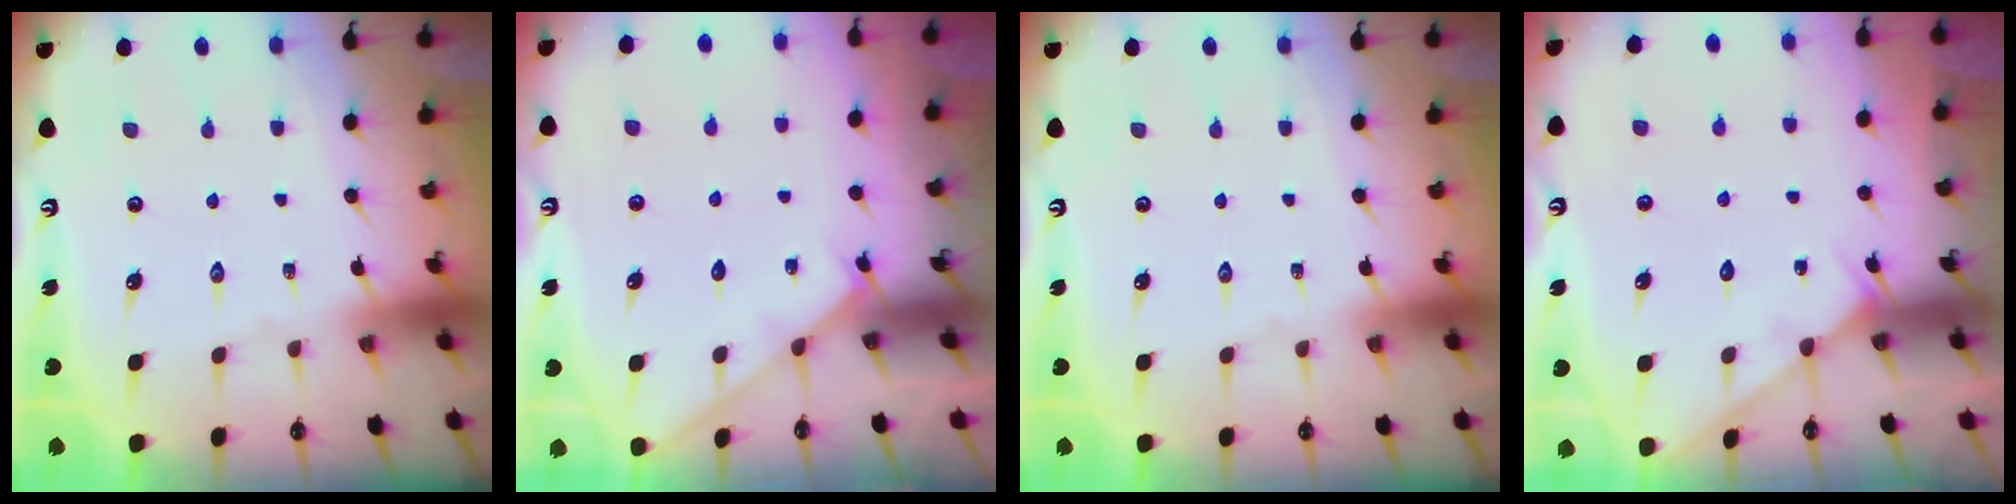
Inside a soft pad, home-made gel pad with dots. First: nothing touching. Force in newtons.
{"total": 2.9, "press": 2.9, "slide": 0.4}
{"total": 0.0}
{"total": 5.2, "press": 5.2, "slide": 0.6}